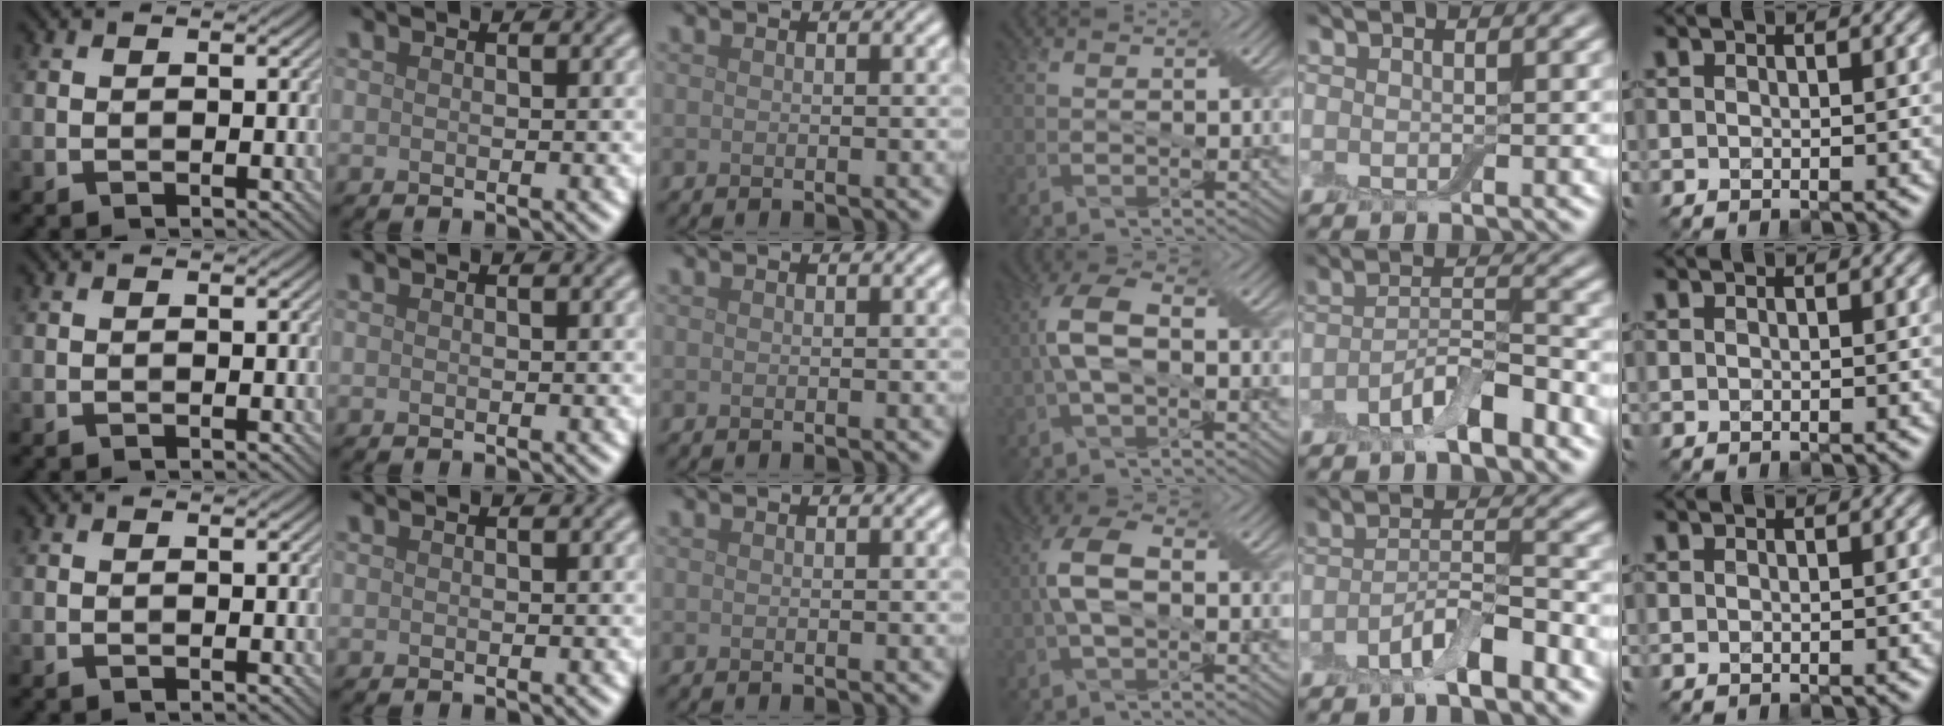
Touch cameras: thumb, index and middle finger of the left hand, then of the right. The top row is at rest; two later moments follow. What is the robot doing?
{"motion": "fold", "object": "bandage"}